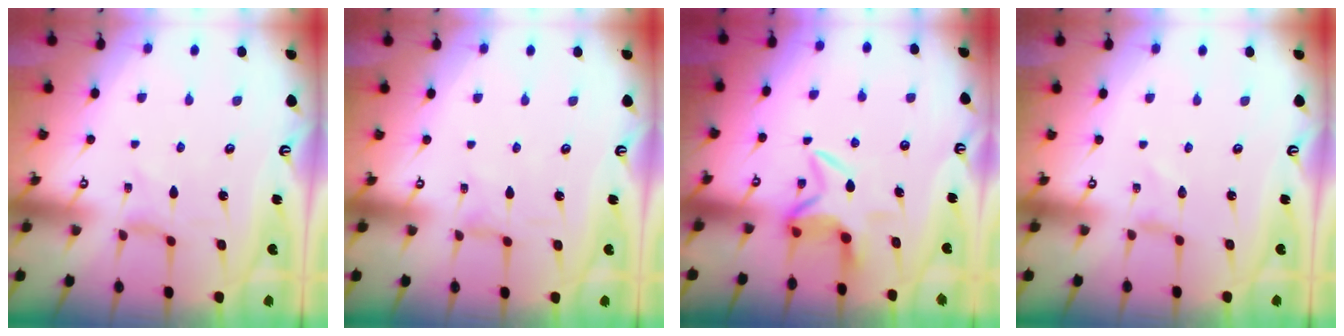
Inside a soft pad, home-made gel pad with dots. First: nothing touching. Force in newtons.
{"total": 0.0}
{"total": 8.3, "press": 8.3, "slide": 1.0}
{"total": 0.0}